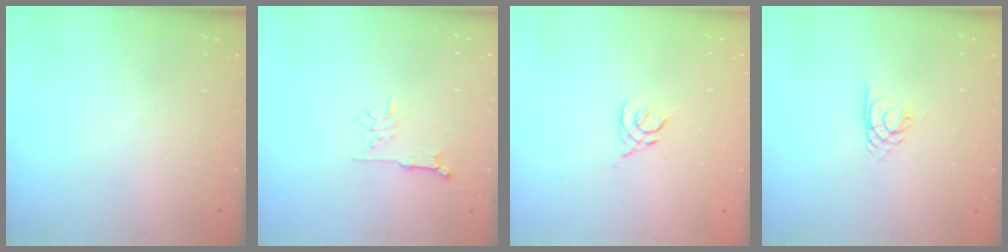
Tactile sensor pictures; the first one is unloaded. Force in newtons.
{"total": 5.4, "press": 5.4, "slide": 0.7}
{"total": 2.8, "press": 2.8, "slide": 0.7}
{"total": 2.1, "press": 2.1, "slide": 0.2}